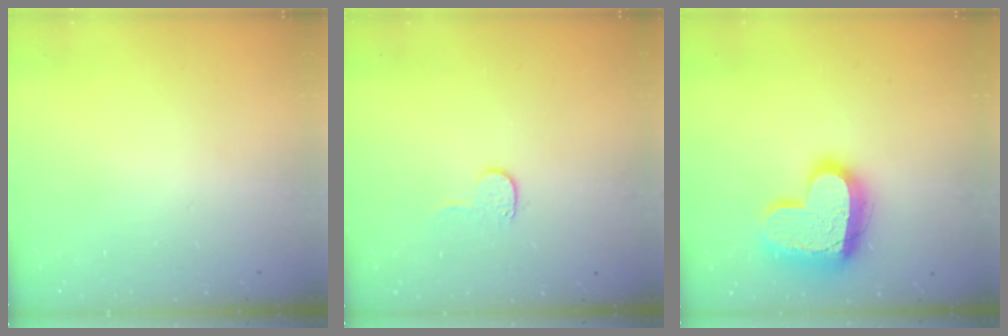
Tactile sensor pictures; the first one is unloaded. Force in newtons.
{"total": 4.1, "press": 4.1, "slide": 0.4}
{"total": 17.9, "press": 17.8, "slide": 1.6}